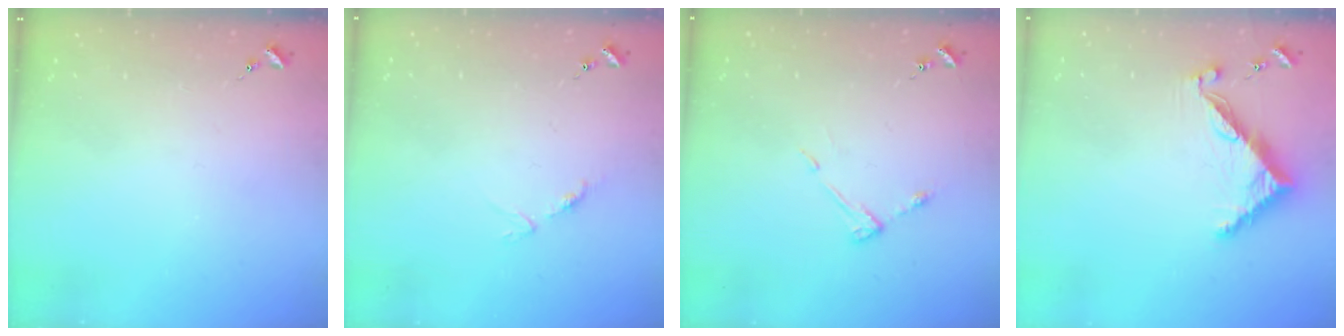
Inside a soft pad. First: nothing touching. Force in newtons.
{"total": 3.2, "press": 3.2, "slide": 0.4}
{"total": 5.0, "press": 4.9, "slide": 0.4}
{"total": 7.9, "press": 7.9, "slide": 0.1}